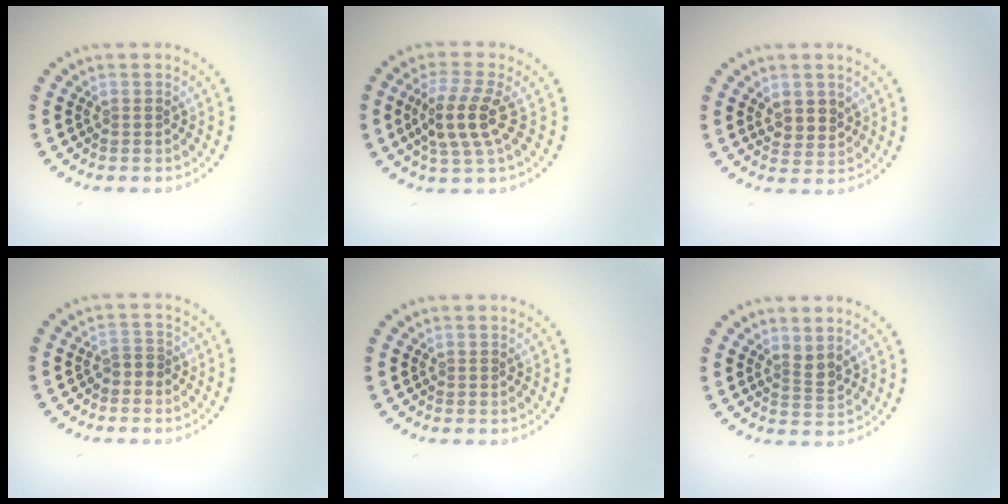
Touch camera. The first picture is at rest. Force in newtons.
{"total": 3.9, "press": 3.5, "slide": 1.9}
{"total": 2.1, "press": 1.9, "slide": 0.8}
{"total": 1.2, "press": 0.9, "slide": 0.7}
{"total": 0.0}
{"total": 1.4, "press": 1.0, "slide": 1.0}